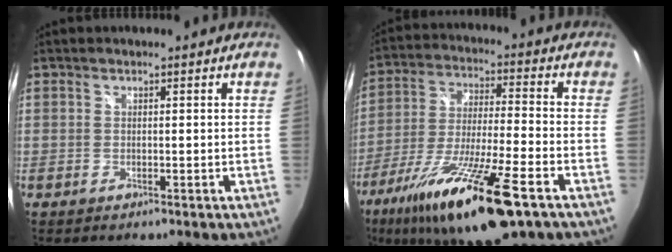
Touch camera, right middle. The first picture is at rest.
{"total": 20.9, "force": [-12.7, 3.2, 16.3], "torque": [-0.311, -0.048, -0.224]}